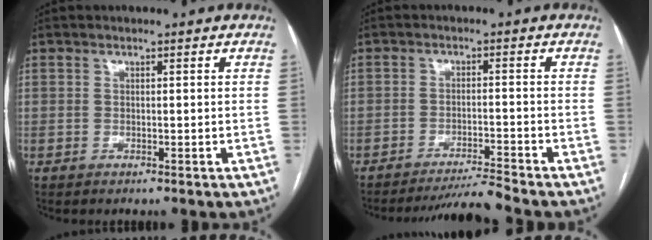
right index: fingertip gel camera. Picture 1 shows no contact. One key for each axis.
{"total": 5.2, "fx": -4.6, "fy": -2.4, "fz": 0.1, "tx": -0.004, "ty": -0.012, "tz": -0.078}